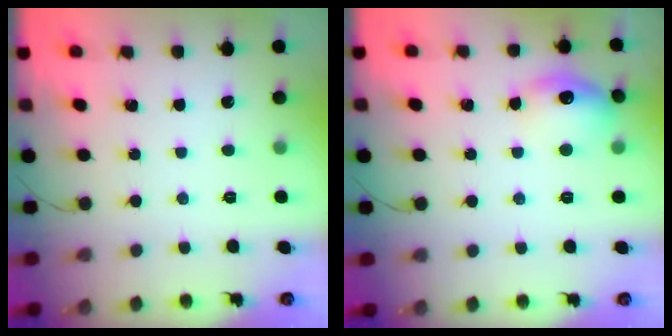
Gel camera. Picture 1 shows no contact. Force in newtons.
{"total": 11.7, "press": 11.6, "slide": 0.7}